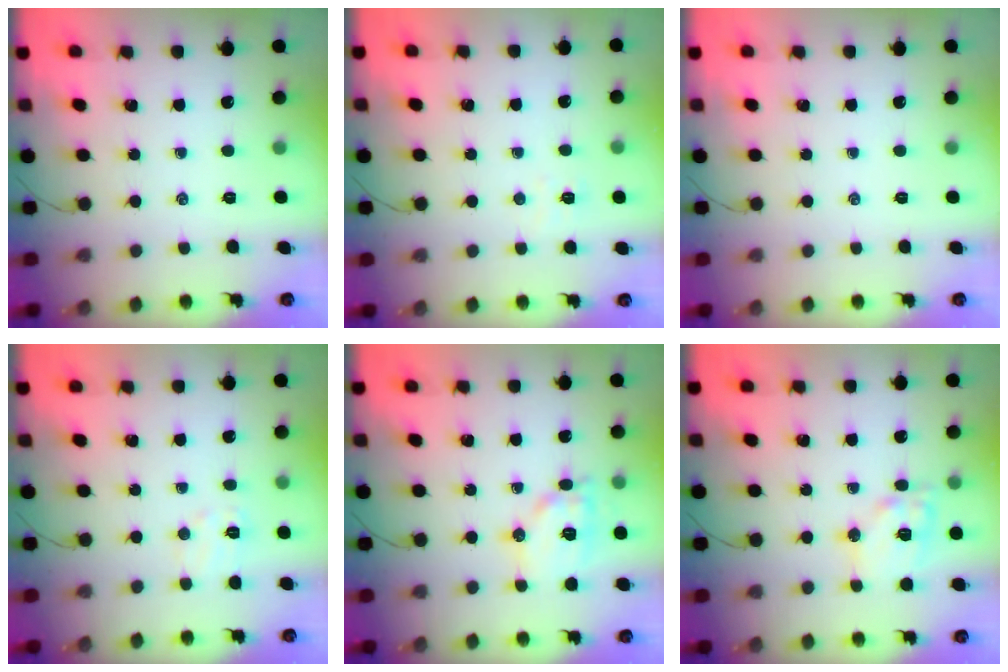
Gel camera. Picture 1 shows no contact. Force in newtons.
{"total": 3.0, "press": 2.9, "slide": 0.9}
{"total": 0.0}
{"total": 5.5, "press": 5.4, "slide": 1.1}
{"total": 12.7, "press": 12.7, "slide": 1.0}
{"total": 13.4, "press": 13.3, "slide": 1.9}